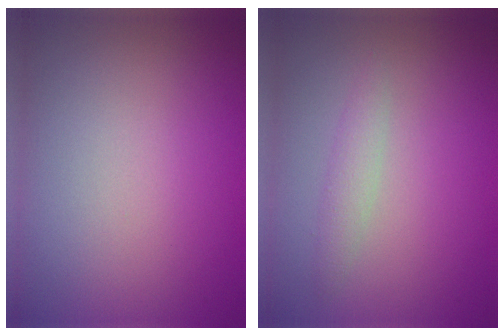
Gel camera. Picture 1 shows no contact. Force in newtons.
{"total": 1.4, "press": 1.4, "slide": 0.0}